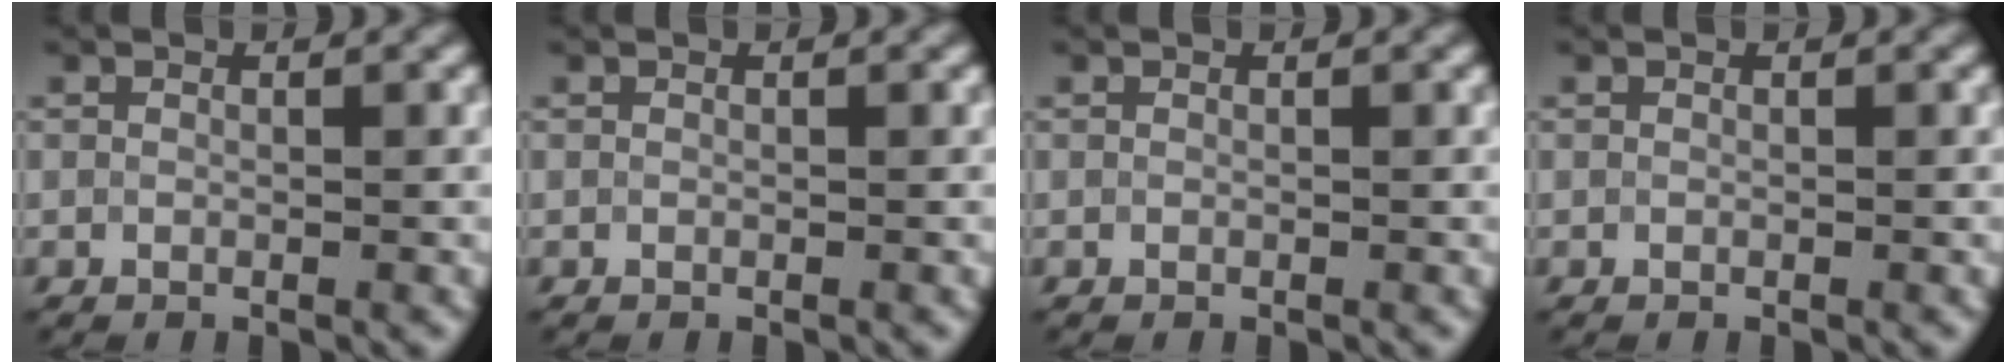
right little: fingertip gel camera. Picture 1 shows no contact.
{"total": 0.0}
{"total": 0.0}
{"total": 0.0}